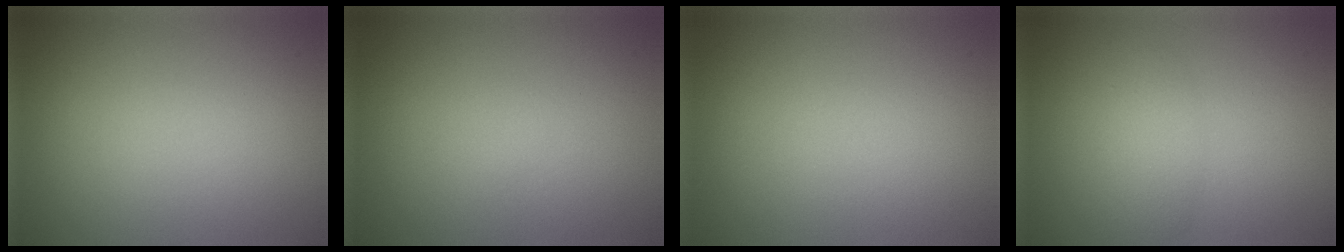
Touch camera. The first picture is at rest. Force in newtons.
{"total": 0.0}
{"total": 0.0}
{"total": 2.1, "press": 2.1, "slide": 0.0}